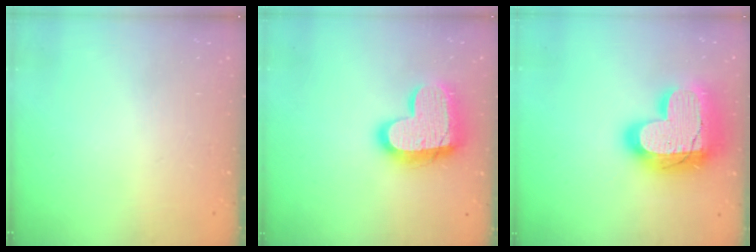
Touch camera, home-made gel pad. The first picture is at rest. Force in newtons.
{"total": 18.4, "press": 18.3, "slide": 1.7}
{"total": 27.3, "press": 27.2, "slide": 2.0}